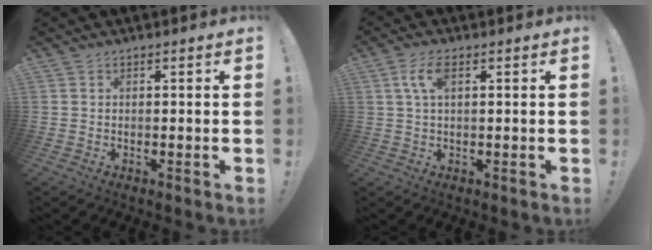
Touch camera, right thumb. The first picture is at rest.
{"total": 5.2, "force": [1.6, 2.0, 4.5], "torque": [-0.085, 0.004, 0.027]}